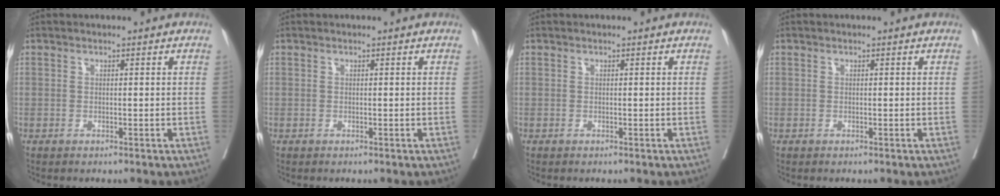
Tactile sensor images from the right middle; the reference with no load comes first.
{"total": 0.0}
{"total": 0.0}
{"total": 0.0}